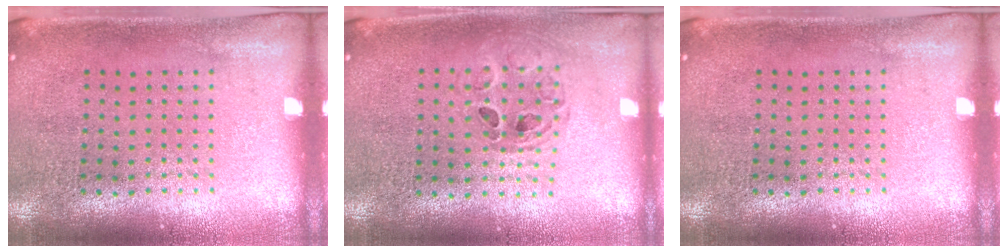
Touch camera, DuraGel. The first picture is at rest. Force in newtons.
{"total": 0.5, "press": 0.4, "slide": 0.2}
{"total": 0.0}